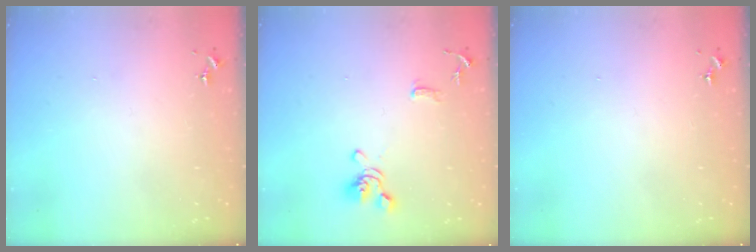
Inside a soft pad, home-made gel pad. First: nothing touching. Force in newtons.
{"total": 10.0, "press": 9.9, "slide": 1.7}
{"total": 0.0}